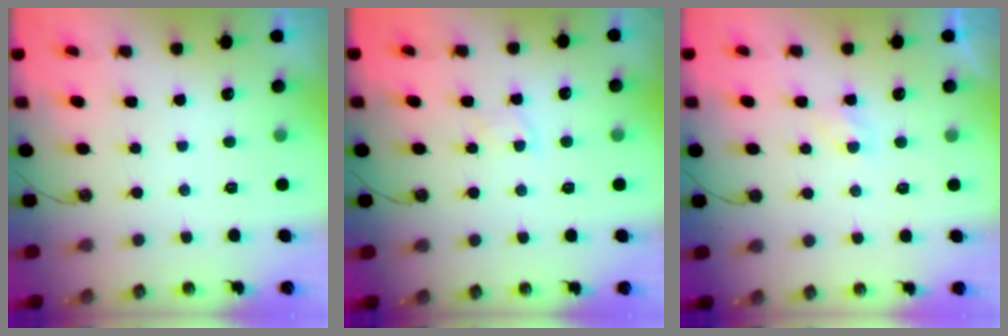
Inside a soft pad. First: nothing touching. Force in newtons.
{"total": 2.8, "press": 2.8, "slide": 0.4}
{"total": 2.3, "press": 2.3, "slide": 0.4}